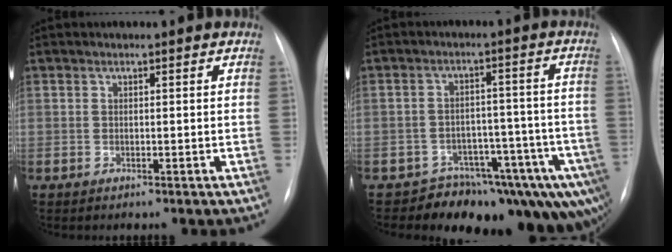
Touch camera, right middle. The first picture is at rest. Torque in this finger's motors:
{"motor_torque": [1.15, -0.99, 0.33, 0.10]}